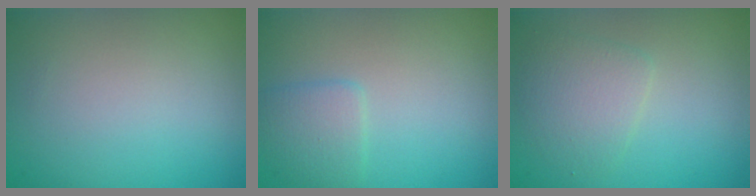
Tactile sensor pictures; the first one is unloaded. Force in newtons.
{"total": 2.0, "press": 2.0, "slide": 0.1}
{"total": 2.7, "press": 2.7, "slide": 0.1}